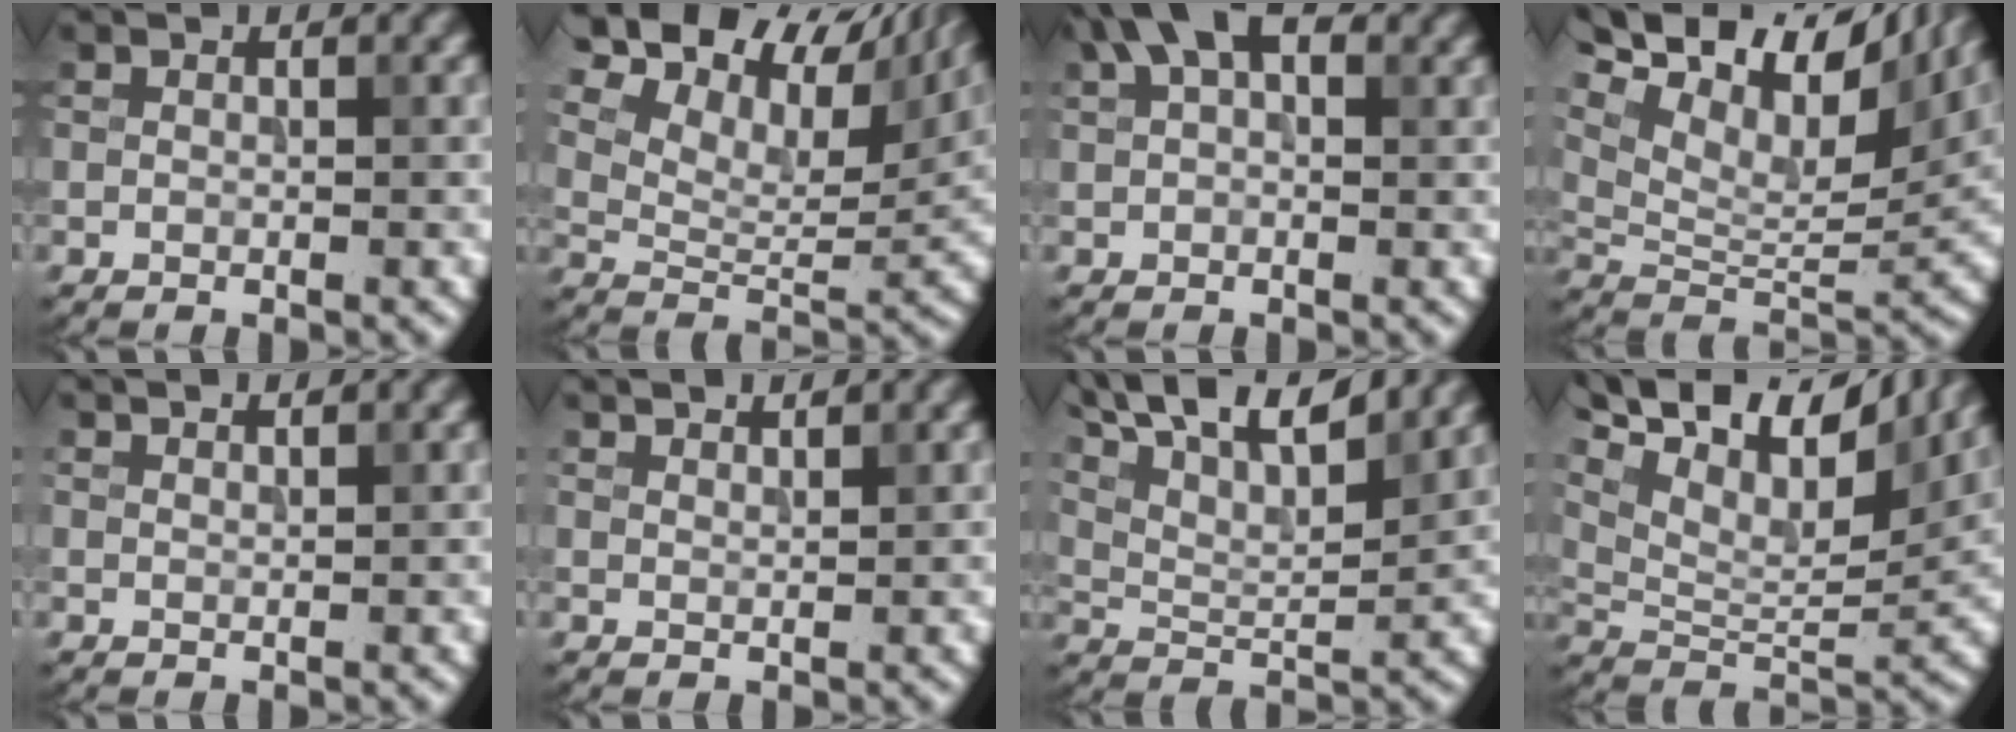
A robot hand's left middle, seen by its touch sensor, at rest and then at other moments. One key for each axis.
{"total": 15.0, "fx": 9.7, "fy": 7.0, "fz": 9.1, "tx": -0.178, "ty": 0.041, "tz": 0.148}
{"total": 5.5, "fx": 2.8, "fy": 2.8, "fz": 3.7, "tx": -0.059, "ty": 0.018, "tz": 0.039}
{"total": 15.2, "fx": 8.8, "fy": 6.3, "fz": 10.7, "tx": -0.192, "ty": 0.045, "tz": 0.137}
{"total": 1.6, "fx": 1.4, "fy": 0.3, "fz": 0.6, "tx": -0.001, "ty": 0.003, "tz": 0.009}
{"total": 2.3, "fx": 2.1, "fy": 0.4, "fz": 0.8, "tx": -0.003, "ty": 0.005, "tz": 0.022}
{"total": 13.4, "fx": 9.7, "fy": 4.2, "fz": 8.3, "tx": -0.135, "ty": 0.028, "tz": 0.125}
{"total": 12.8, "fx": 8.4, "fy": 4.6, "fz": 8.5, "tx": -0.153, "ty": 0.027, "tz": 0.140}